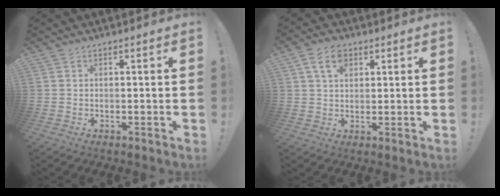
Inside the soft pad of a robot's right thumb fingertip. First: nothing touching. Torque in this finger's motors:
{"motor_torque": [0.85, 0.97, 0.71, 0.29, 0.09]}